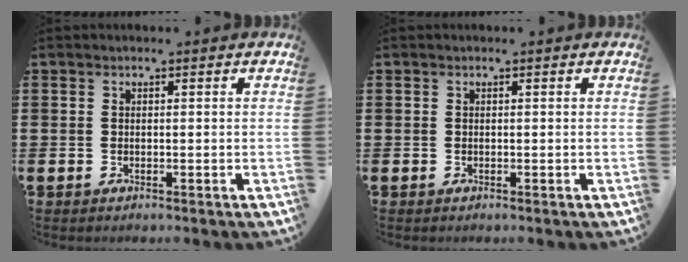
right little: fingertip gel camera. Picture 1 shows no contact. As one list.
[{"total": 0.0}]